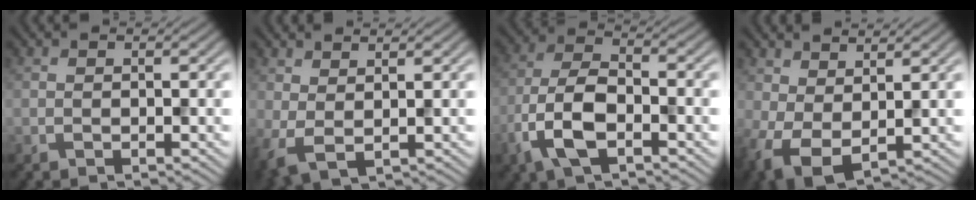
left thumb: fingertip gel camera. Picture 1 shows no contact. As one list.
[{"total": 3.3, "force": [1.3, 1.5, 2.6], "torque": [-0.071, 0.002, 0.025]}, {"total": 8.0, "force": [-3.6, 3.5, 6.1], "torque": [-0.133, 0.003, -0.083]}, {"total": 5.5, "force": [1.1, 3.2, 4.4], "torque": [-0.110, -0.005, 0.021]}]